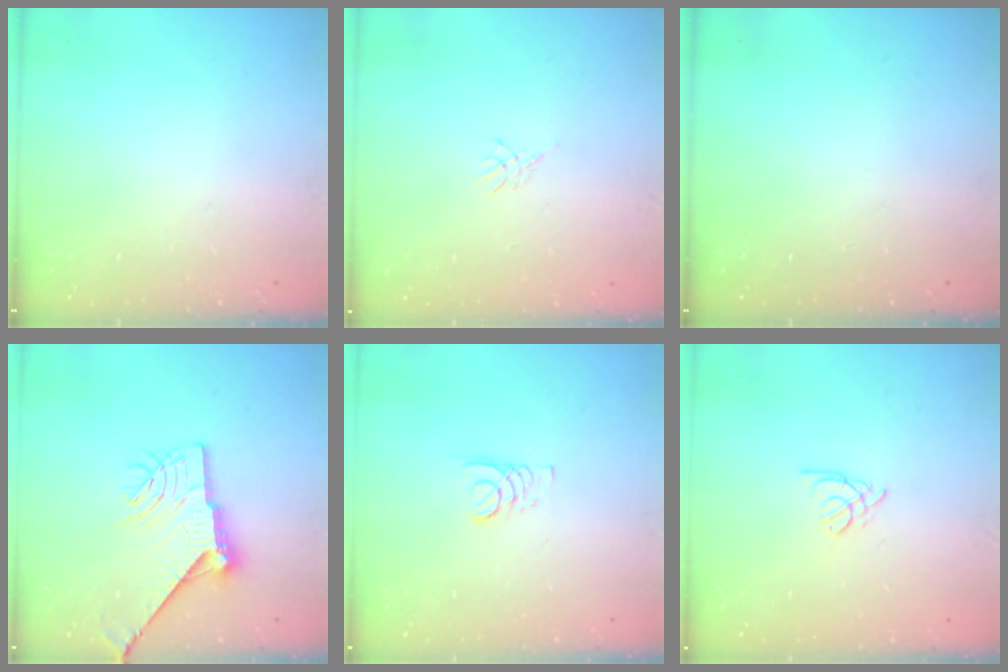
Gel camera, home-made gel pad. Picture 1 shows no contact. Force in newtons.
{"total": 3.0, "press": 2.9, "slide": 0.6}
{"total": 0.0}
{"total": 14.0, "press": 13.9, "slide": 0.9}
{"total": 2.7, "press": 2.7, "slide": 0.3}
{"total": 2.5, "press": 2.5, "slide": 0.7}